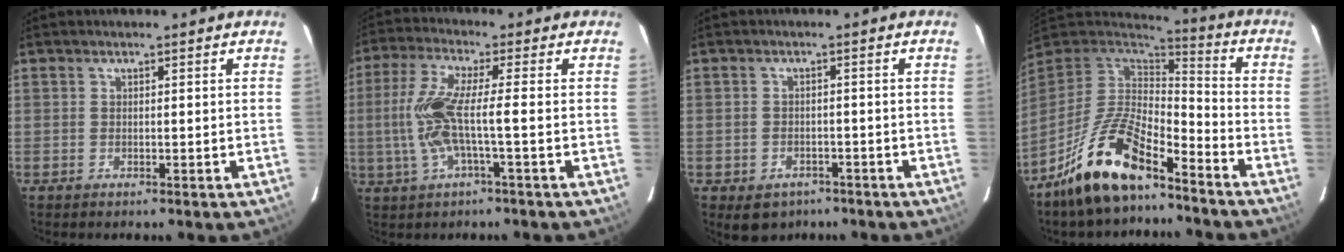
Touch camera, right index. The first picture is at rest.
{"total": 8.4, "force": [-1.0, 0.5, 8.3], "torque": [-0.184, 0.008, -0.025]}
{"total": 4.5, "force": [-2.8, 3.3, 1.2], "torque": [-0.016, 0.005, -0.031]}
{"total": 15.3, "force": [-10.4, 4.7, 10.2], "torque": [-0.202, 0.006, -0.194]}